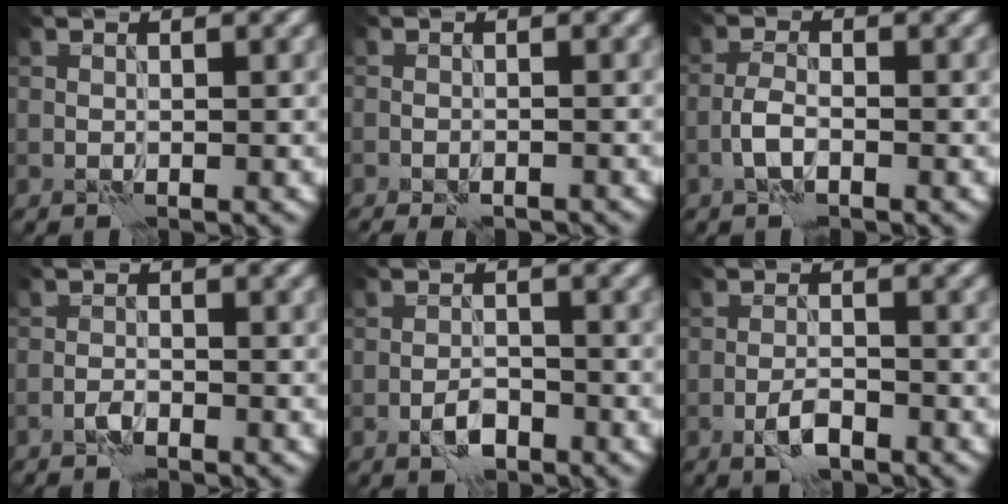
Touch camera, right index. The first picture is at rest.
{"total": 2.3, "force": [-2.0, 0.3, 1.1], "torque": [-0.026, 0.002, -0.029]}
{"total": 2.0, "force": [-0.9, 0.6, 1.6], "torque": [-0.034, 0.006, -0.024]}
{"total": 0.9, "force": [-0.7, 0.2, 0.5], "torque": [-0.011, 0.004, -0.017]}
{"total": 2.2, "force": [-1.3, 0.9, 1.5], "torque": [-0.025, 0.004, -0.028]}
{"total": 2.2, "force": [-1.3, 0.6, 1.6], "torque": [-0.032, 0.003, -0.029]}